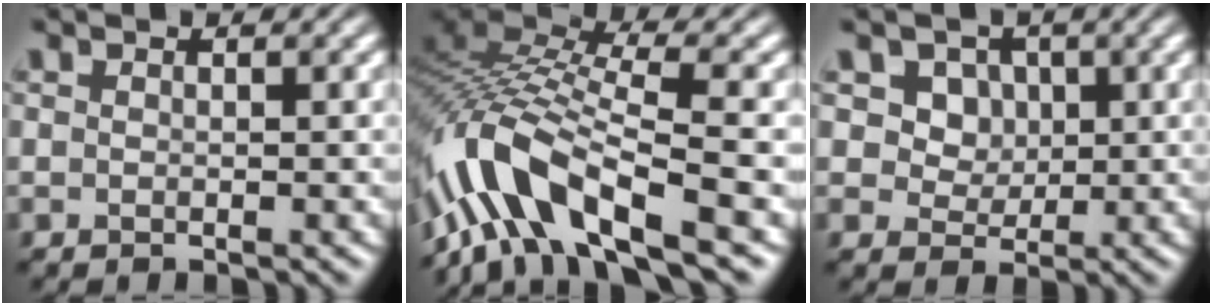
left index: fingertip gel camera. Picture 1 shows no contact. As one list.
[{"total": 10.9, "force": [-5.9, 3.5, 8.5], "torque": [-0.173, 0.016, -0.107]}, {"total": 4.7, "force": [2.2, 3.7, 1.9], "torque": [-0.048, 0.001, 0.044]}]